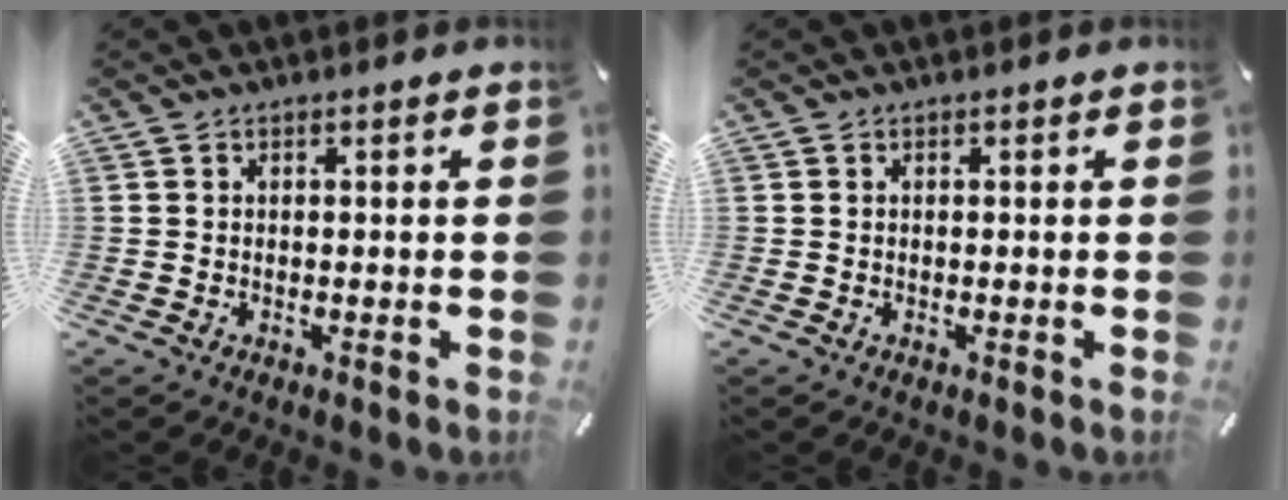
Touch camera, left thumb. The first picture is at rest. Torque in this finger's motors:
{"motor_torque": [-0.02, -0.01, -0.02, 0.00, 0.01]}